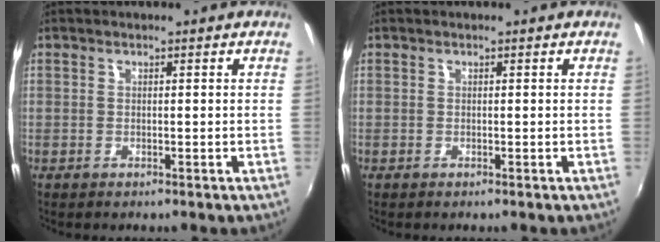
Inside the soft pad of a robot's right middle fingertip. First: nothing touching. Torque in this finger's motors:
{"motor_torque": [0.00, 0.00, 0.00, 0.00]}